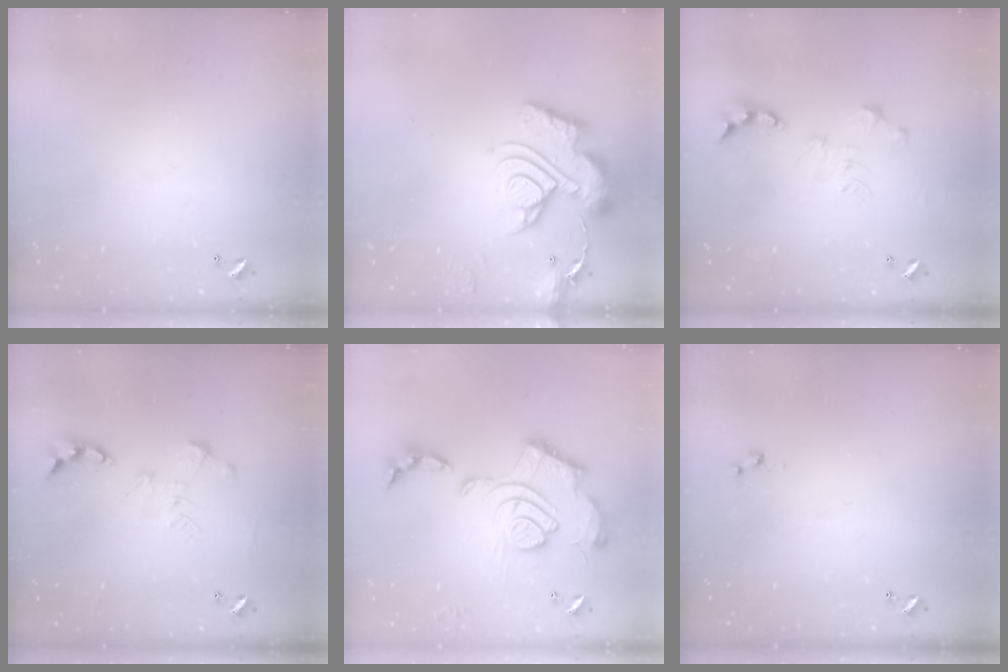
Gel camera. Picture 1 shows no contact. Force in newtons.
{"total": 15.0, "press": 14.9, "slide": 1.6}
{"total": 0.0}
{"total": 0.0}
{"total": 2.4, "press": 1.9, "slide": 1.5}
{"total": 3.0, "press": 3.0, "slide": 0.4}